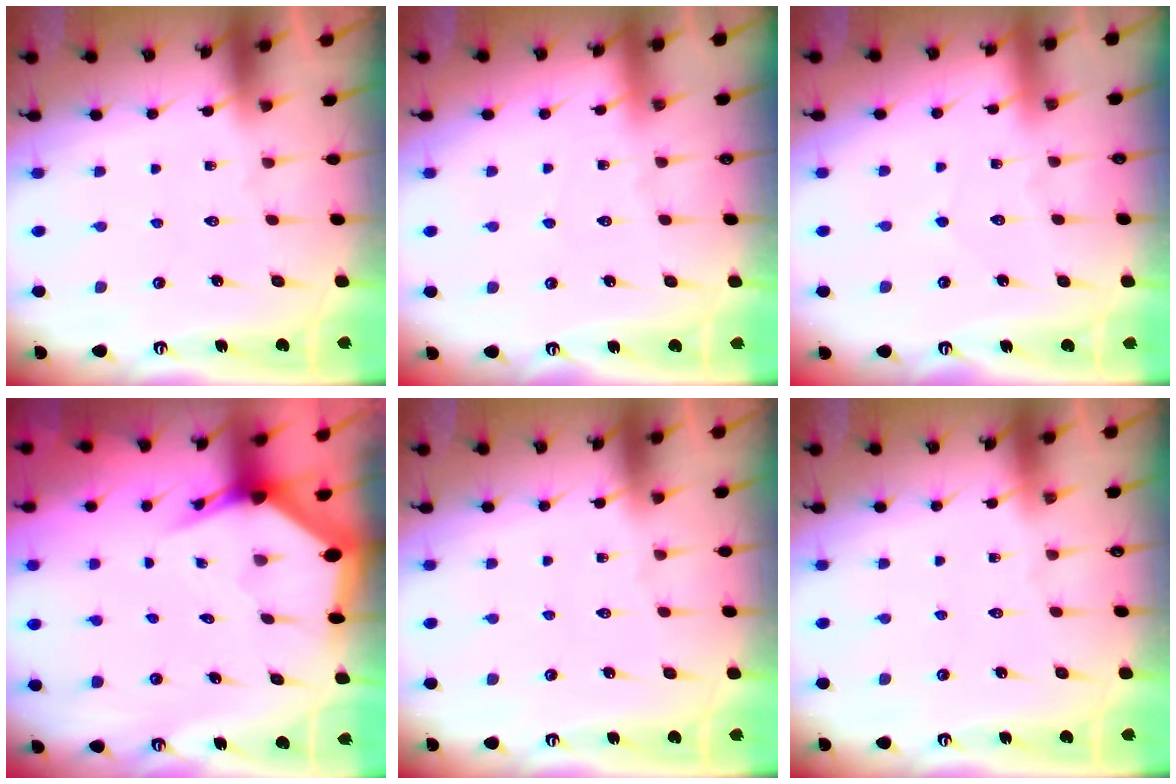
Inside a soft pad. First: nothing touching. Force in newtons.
{"total": 2.9, "press": 2.9, "slide": 0.4}
{"total": 2.9, "press": 2.9, "slide": 0.3}
{"total": 3.7, "press": 3.6, "slide": 0.3}
{"total": 0.0}
{"total": 0.0}